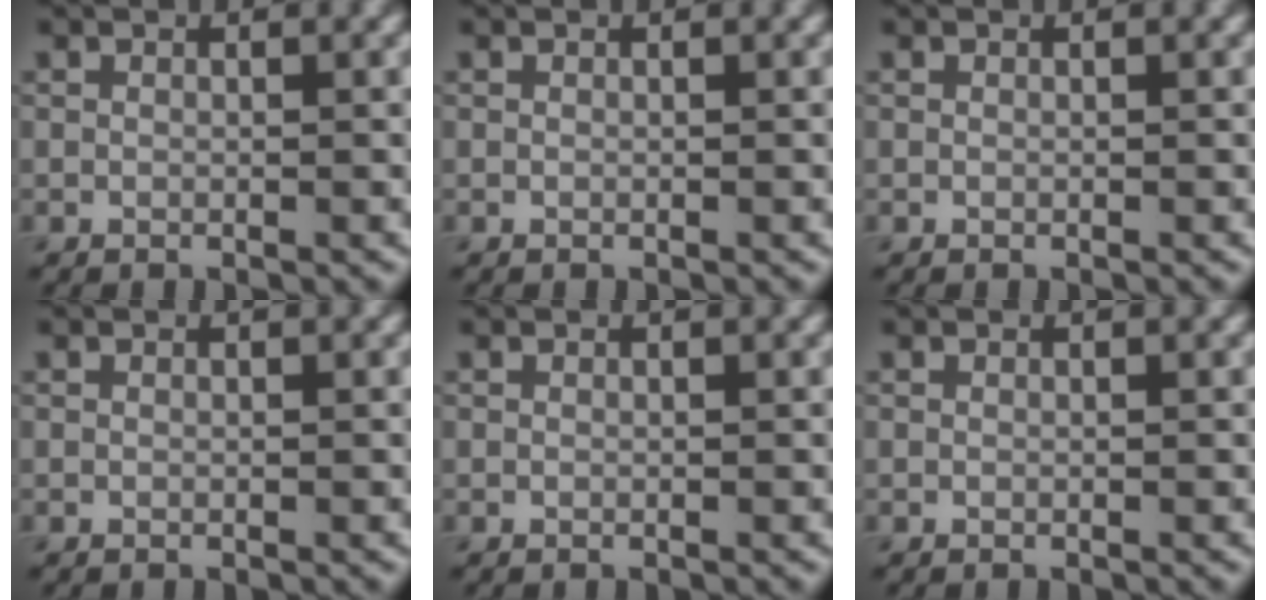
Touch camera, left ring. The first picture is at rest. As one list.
[{"total": 0.0}, {"total": 0.0}, {"total": 0.0}, {"total": 0.0}, {"total": 0.0}]